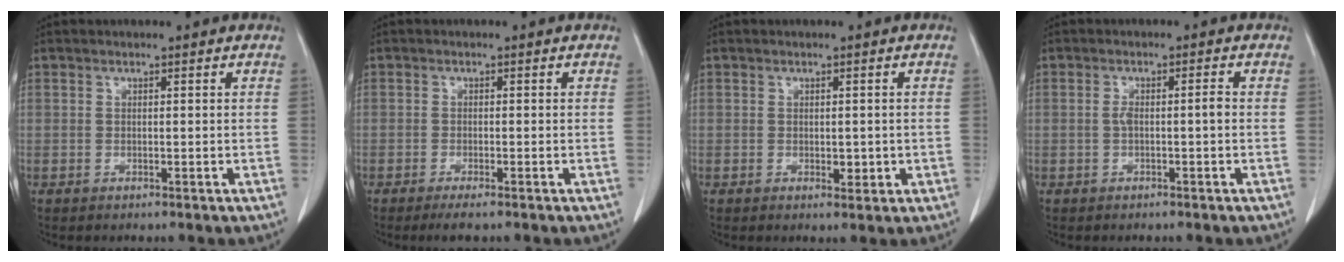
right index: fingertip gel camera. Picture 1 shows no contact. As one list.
[{"total": 2.3, "force": [-1.8, 0.1, 1.5], "torque": [-0.026, -0.006, -0.031]}, {"total": 2.0, "force": [-0.2, 1.2, 1.6], "torque": [-0.018, -0.002, 0.004]}, {"total": 2.5, "force": [-0.3, 0.4, 2.5], "torque": [-0.047, 0.005, -0.004]}]